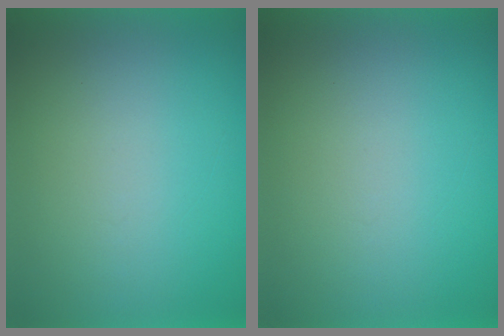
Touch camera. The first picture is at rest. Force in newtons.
{"total": 0.0}